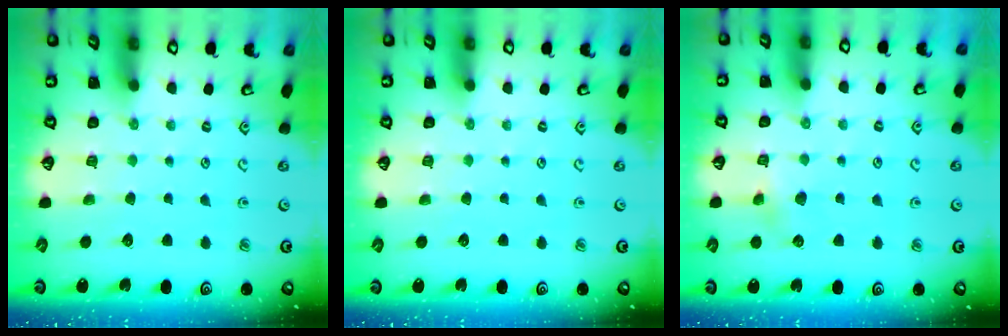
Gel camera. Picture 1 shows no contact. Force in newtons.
{"total": 0.0}
{"total": 4.2, "press": 4.2, "slide": 0.3}